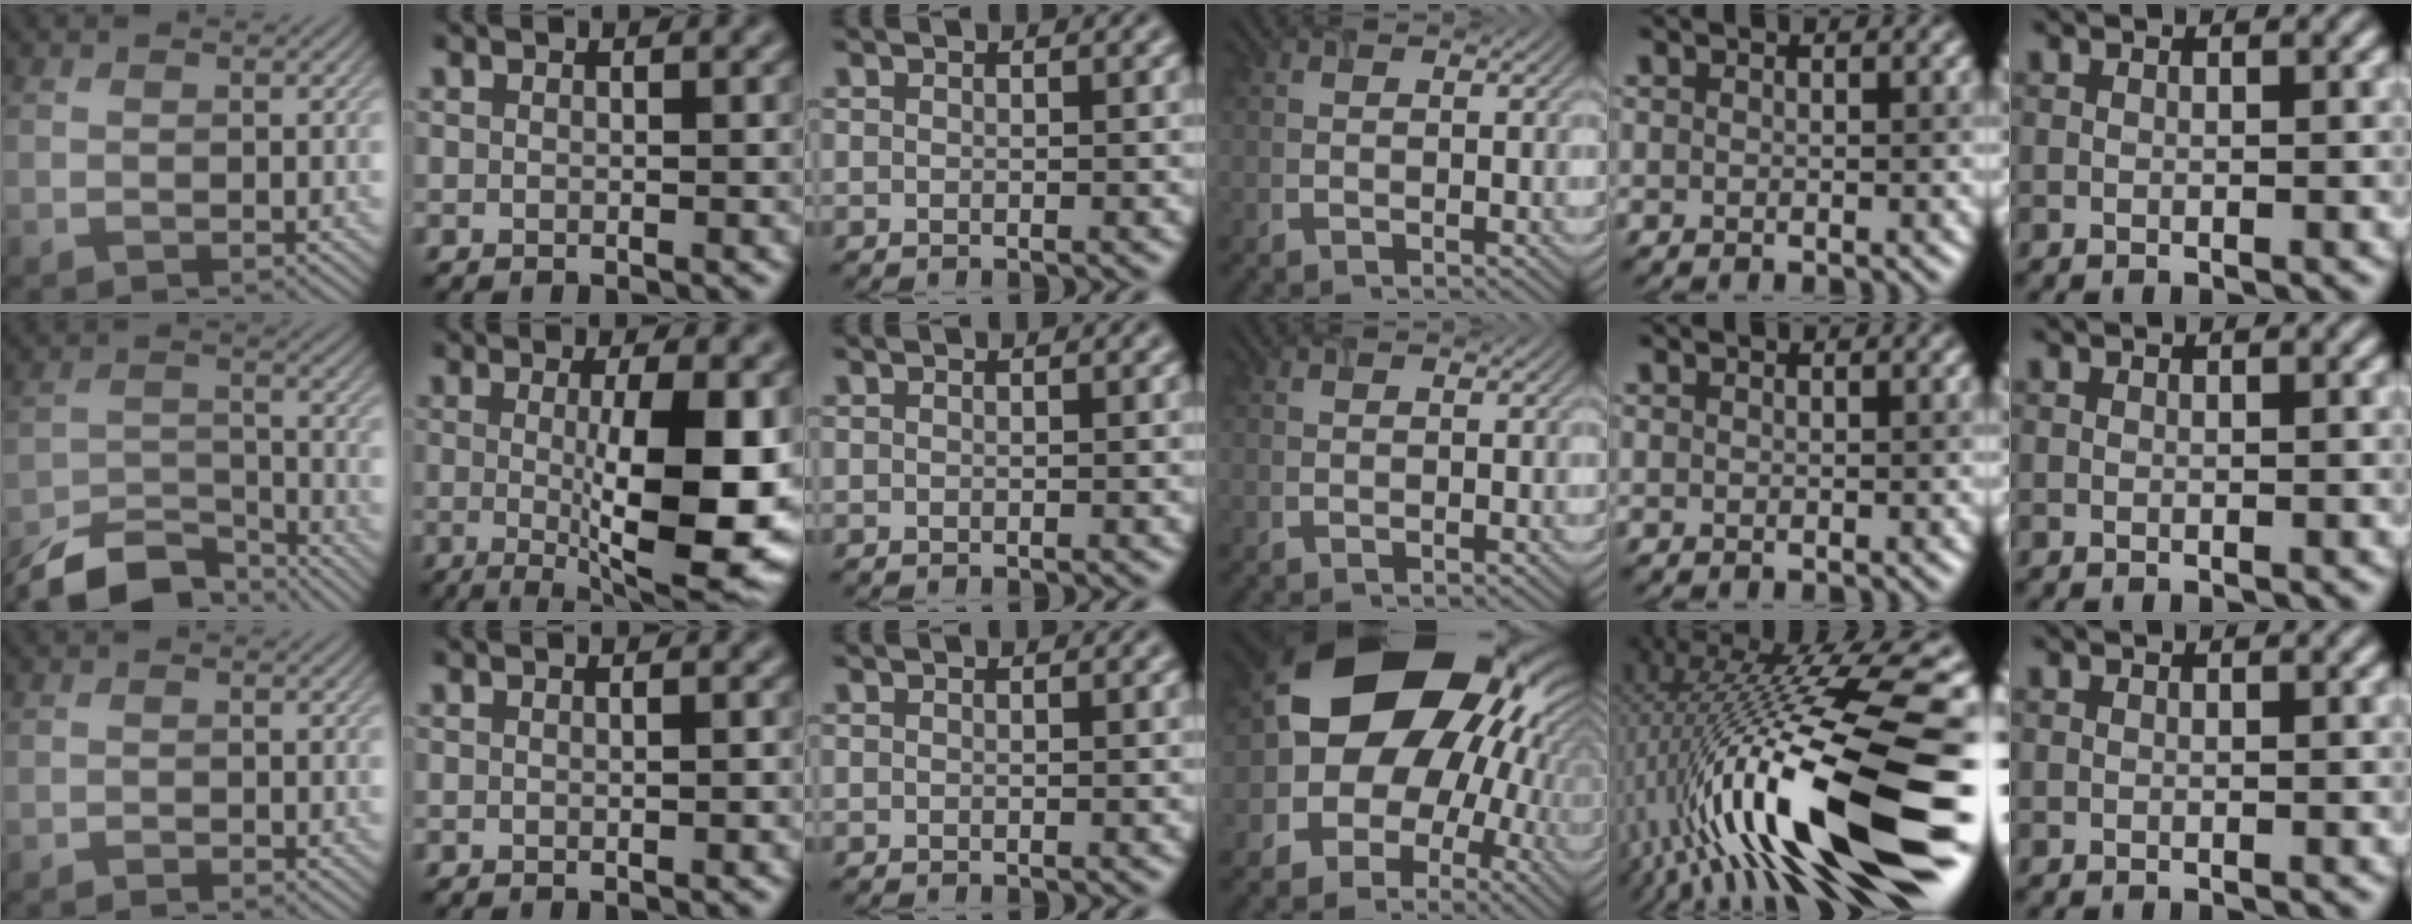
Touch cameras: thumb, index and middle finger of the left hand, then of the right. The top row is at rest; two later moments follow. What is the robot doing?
{"motion": "open", "object": "airpods case & airpods"}